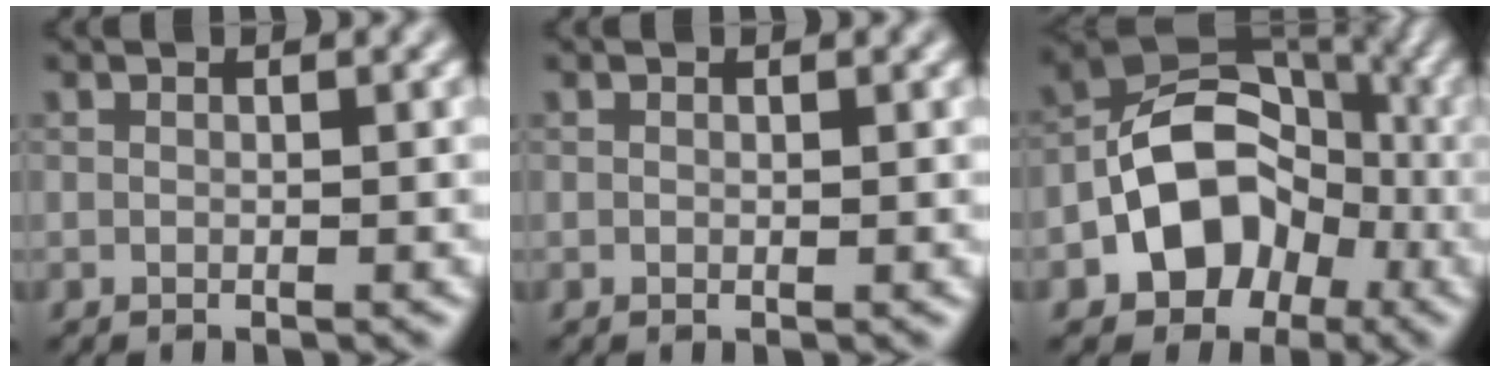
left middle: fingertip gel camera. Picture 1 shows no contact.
{"total": 0.0}
{"total": 9.2, "force": [-3.0, 6.8, 5.4], "torque": [-0.072, 0.005, -0.062]}